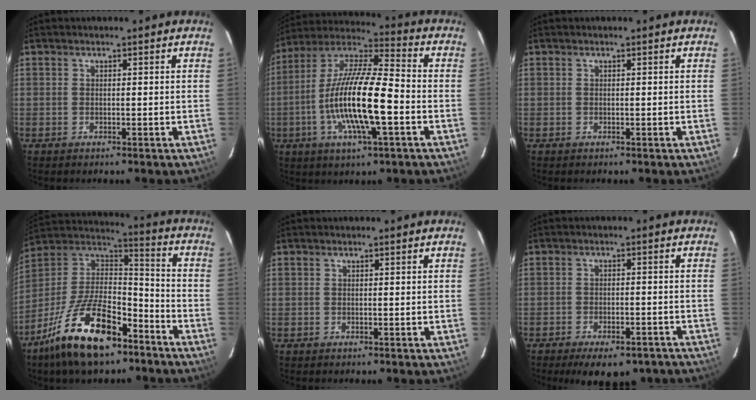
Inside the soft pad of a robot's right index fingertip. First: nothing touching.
{"total": 18.4, "force": [-4.4, 4.0, 17.4], "torque": [-0.335, -0.008, -0.089]}
{"total": 0.0}
{"total": 21.6, "force": [-13.2, 9.3, 14.4], "torque": [-0.283, -0.005, -0.227]}
{"total": 0.0}
{"total": 11.6, "force": [-8.9, 4.5, 5.9], "torque": [-0.121, -0.015, -0.115]}